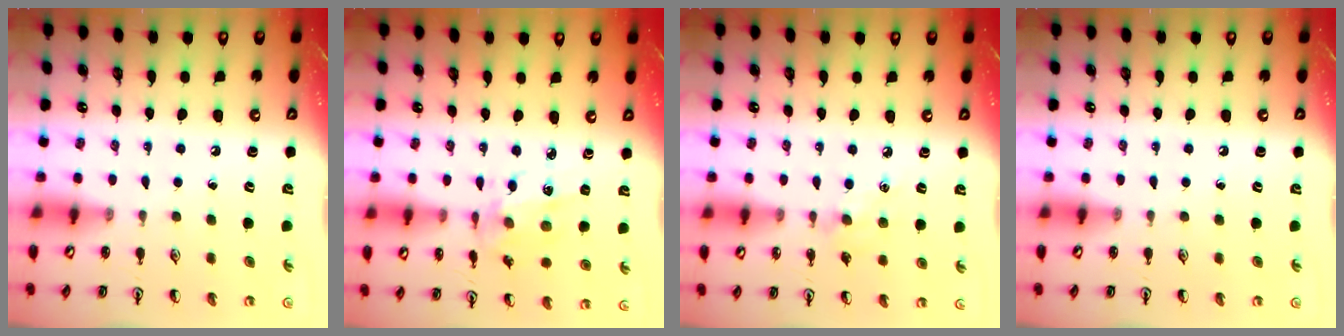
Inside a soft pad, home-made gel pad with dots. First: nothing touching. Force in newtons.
{"total": 7.8, "press": 7.6, "slide": 1.6}
{"total": 5.3, "press": 5.3, "slide": 0.7}
{"total": 0.0}